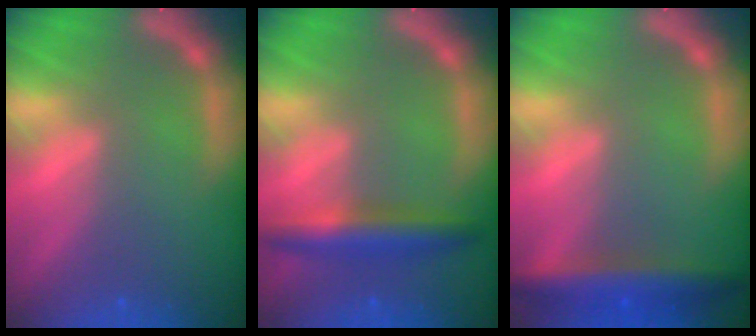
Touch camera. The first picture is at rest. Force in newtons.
{"total": 4.5}
{"total": 5.5}